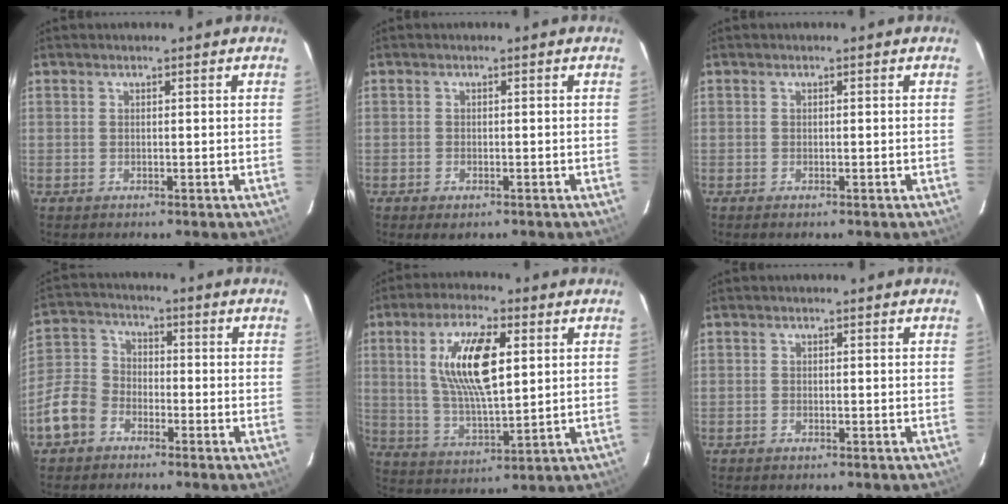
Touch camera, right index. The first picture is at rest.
{"total": 2.0, "force": [-1.3, 1.0, 1.1], "torque": [-0.024, -0.006, -0.021]}
{"total": 0.6, "force": [-0.5, 0.1, 0.3], "torque": [-0.007, -0.001, -0.009]}
{"total": 9.2, "force": [-5.2, 6.8, 3.6], "torque": [-0.085, 0.027, -0.103]}
{"total": 13.9, "force": [3.8, 4.9, 12.5], "torque": [-0.239, 0.006, 0.076]}
{"total": 0.5, "force": [-0.5, 0.2, 0.1], "torque": [-0.004, -0.001, -0.010]}